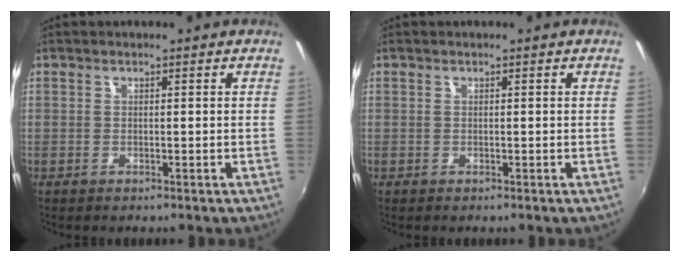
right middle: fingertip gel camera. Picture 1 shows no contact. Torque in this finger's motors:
{"motor_torque": [0.23, -0.23, 0.09, 0.00]}